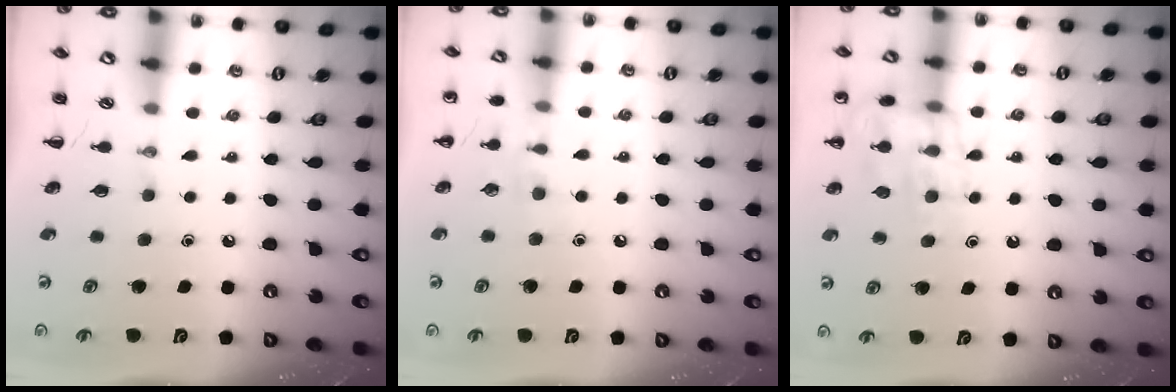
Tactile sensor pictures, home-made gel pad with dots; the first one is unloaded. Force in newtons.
{"total": 6.9, "press": 6.6, "slide": 1.9}
{"total": 12.4, "press": 12.4, "slide": 0.8}